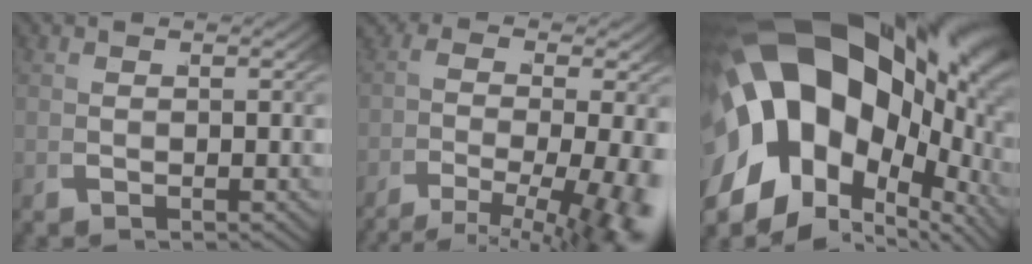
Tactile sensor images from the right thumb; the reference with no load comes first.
{"total": 7.3, "force": [-2.4, 3.1, 6.1], "torque": [-0.092, -0.037, -0.018]}
{"total": 25.7, "force": [0.8, 17.0, 19.3], "torque": [-0.358, -0.044, 0.043]}